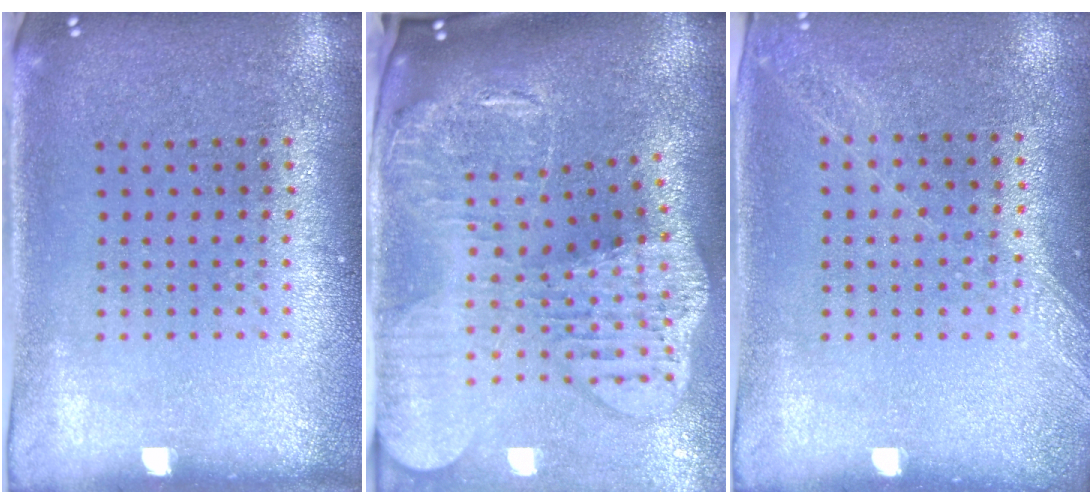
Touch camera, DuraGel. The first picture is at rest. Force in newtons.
{"total": 4.4, "press": 3.3, "slide": 2.9}
{"total": 1.3, "press": 1.2, "slide": 0.2}